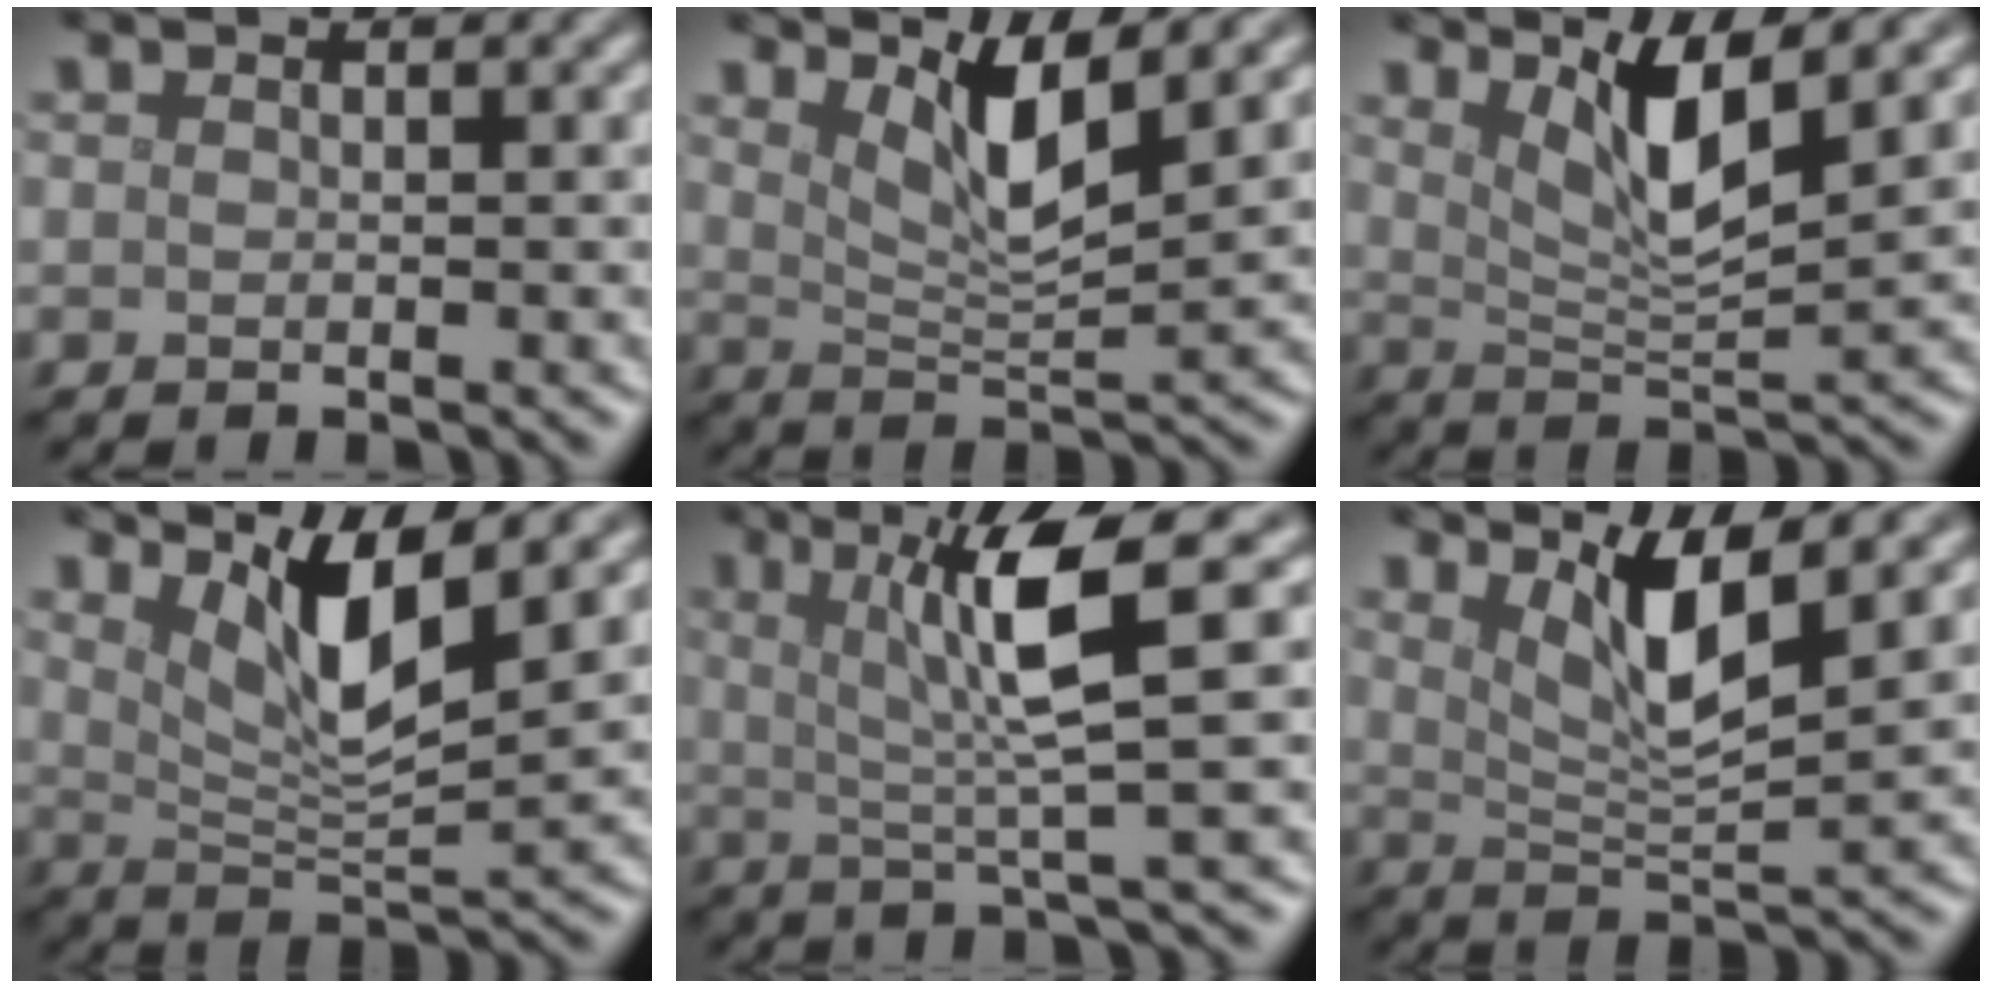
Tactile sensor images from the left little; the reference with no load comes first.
{"total": 4.9, "force": [2.8, 1.0, 3.9], "torque": [-0.072, -0.009, 0.052]}
{"total": 5.3, "force": [2.8, 1.0, 4.3], "torque": [-0.077, -0.009, 0.053]}
{"total": 5.9, "force": [3.2, 1.3, 4.8], "torque": [-0.084, -0.009, 0.060]}
{"total": 7.1, "force": [1.7, 1.1, 6.8], "torque": [-0.117, 0.006, 0.029]}
{"total": 5.2, "force": [2.7, 1.0, 4.3], "torque": [-0.078, -0.009, 0.051]}